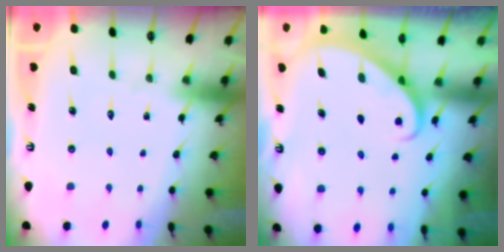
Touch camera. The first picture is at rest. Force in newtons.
{"total": 2.8, "press": 2.8, "slide": 0.2}